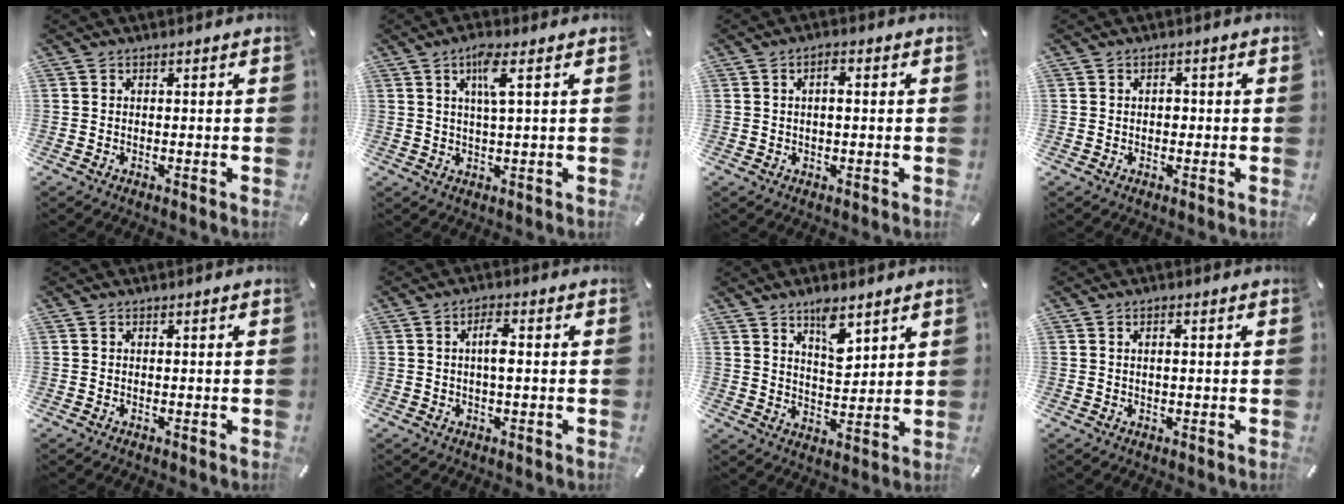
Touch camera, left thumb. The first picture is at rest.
{"total": 5.1, "force": [2.0, 0.4, 4.7], "torque": [-0.096, 0.002, 0.031]}
{"total": 2.6, "force": [0.4, 1.2, 2.3], "torque": [-0.046, 0.008, 0.004]}
{"total": 1.4, "force": [-0.1, 1.1, 0.9], "torque": [-0.010, 0.001, -0.005]}
{"total": 0.0}
{"total": 3.9, "force": [0.1, 1.2, 3.8], "torque": [-0.064, 0.004, -0.003]}
{"total": 8.0, "force": [5.5, 3.7, 4.5], "torque": [-0.056, -0.033, 0.092]}
{"total": 1.3, "force": [0.3, 0.4, 1.2], "torque": [-0.023, 0.002, 0.004]}